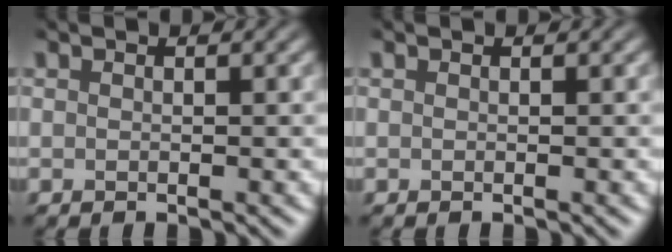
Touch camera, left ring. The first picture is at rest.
{"total": 0.0}